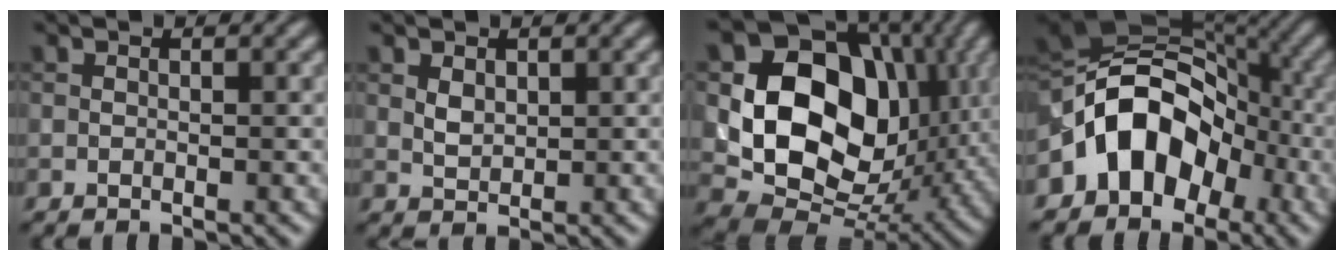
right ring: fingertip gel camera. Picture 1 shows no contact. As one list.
[{"total": 1.4, "force": [0.7, 0.9, 0.8], "torque": [-0.018, -0.001, 0.017]}, {"total": 14.5, "force": [2.1, 11.3, 8.9], "torque": [-0.148, -0.015, 0.034]}, {"total": 9.6, "force": [-3.1, 7.1, 5.7], "torque": [-0.070, 0.022, -0.074]}]